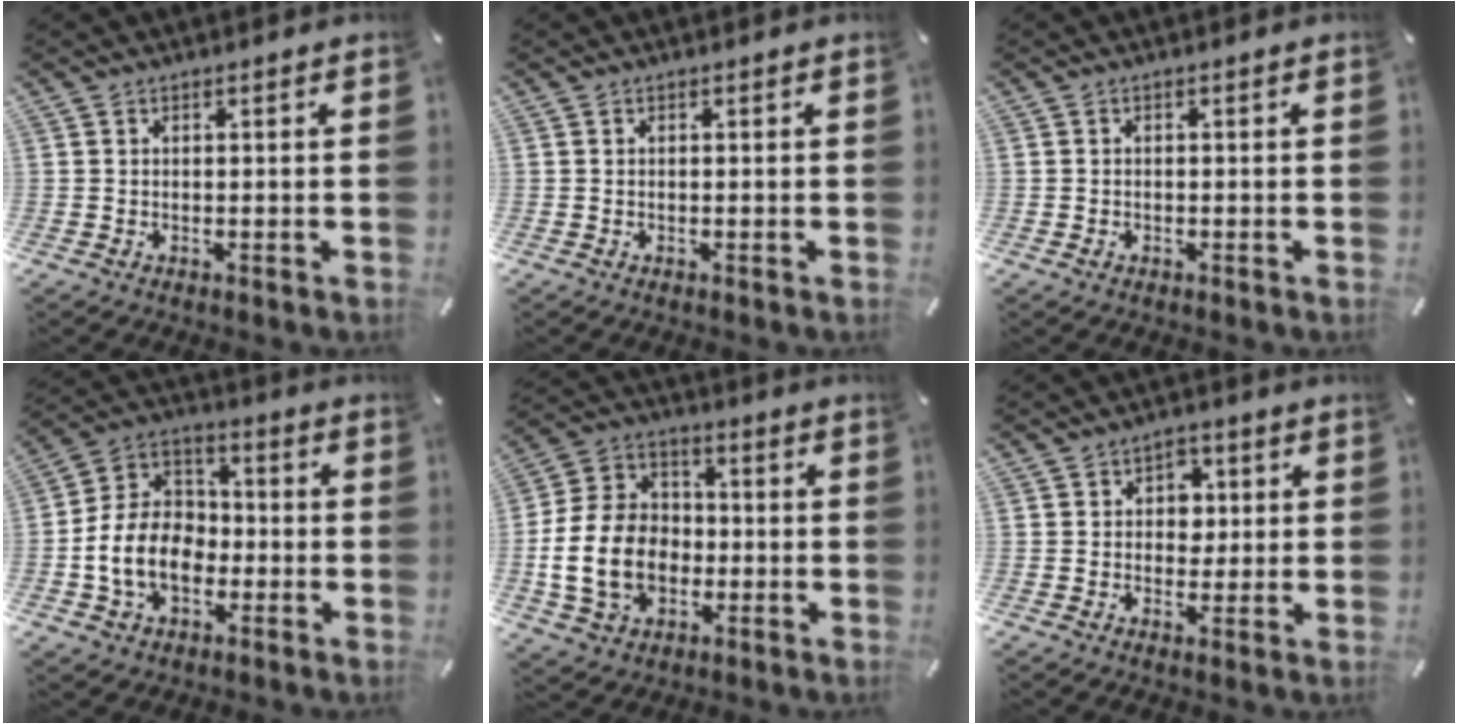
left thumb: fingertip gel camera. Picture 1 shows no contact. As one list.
[{"total": 0.0}, {"total": 0.7, "force": [-0.3, 0.5, 0.3], "torque": [-0.006, 0.002, -0.008]}, {"total": 13.1, "force": [-4.1, 9.9, 7.6], "torque": [-0.180, 0.027, -0.076]}, {"total": 16.0, "force": [-3.6, 12.3, 9.5], "torque": [-0.210, 0.028, -0.065]}, {"total": 5.5, "force": [0.5, 4.8, 2.6], "torque": [-0.020, -0.001, -0.001]}]